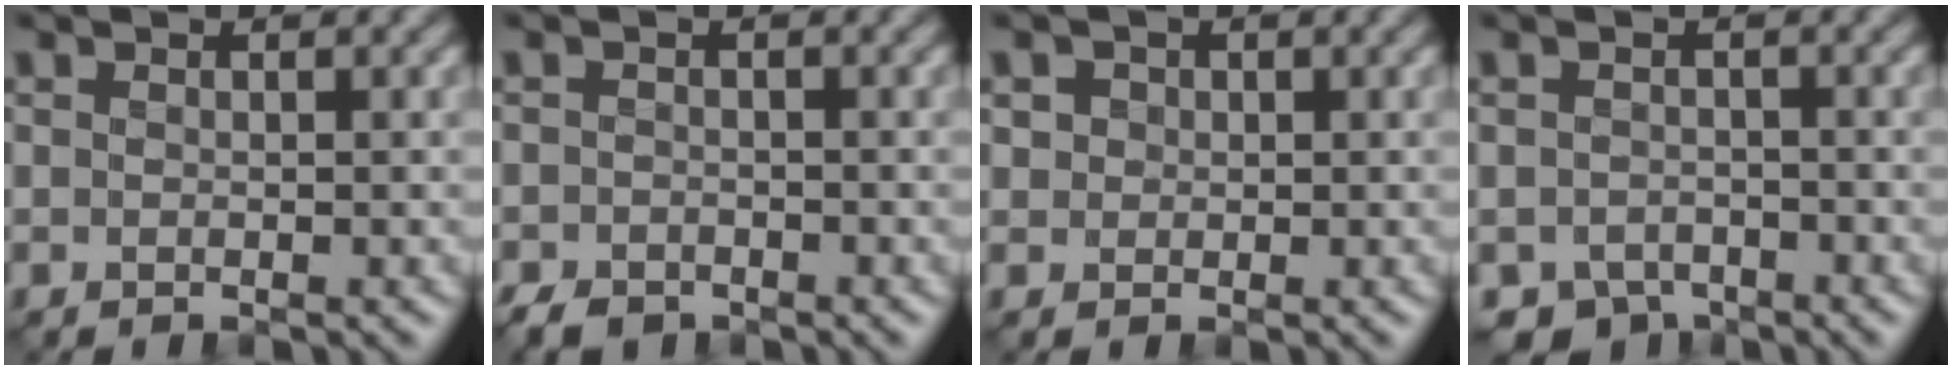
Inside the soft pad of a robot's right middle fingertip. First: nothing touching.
{"total": 2.0, "force": [-1.6, 1.0, 0.6], "torque": [-0.007, -0.002, -0.033]}
{"total": 1.8, "force": [0.8, 1.5, 0.6], "torque": [-0.017, 0.004, 0.018]}
{"total": 2.6, "force": [-2.0, 1.6, 0.5], "torque": [0.001, -0.008, -0.040]}